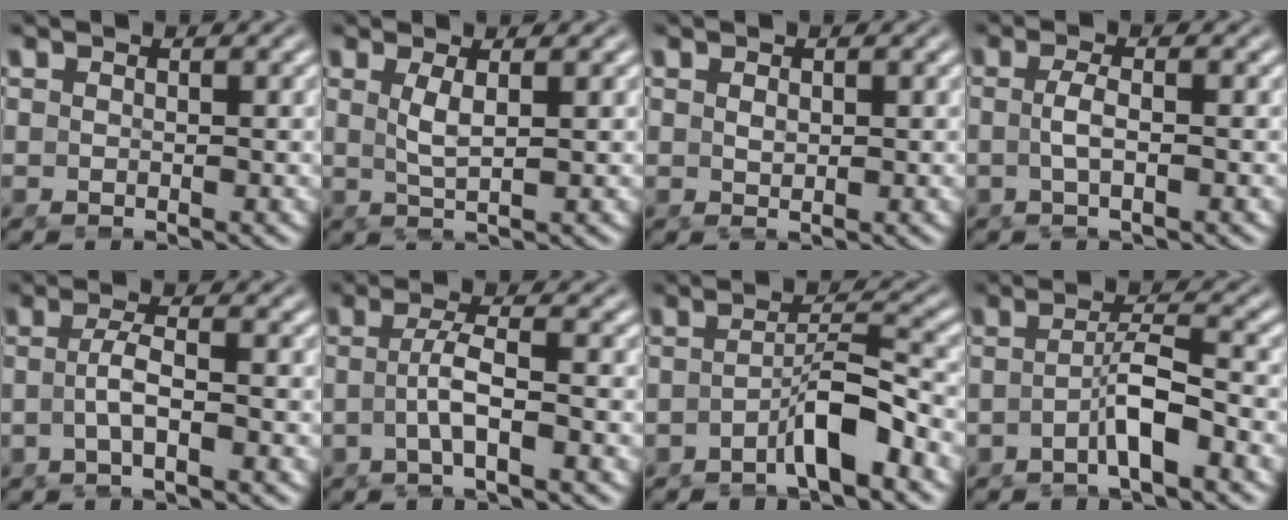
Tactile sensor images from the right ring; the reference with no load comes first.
{"total": 2.0, "force": [0.3, -0.6, 1.9], "torque": [-0.039, -0.012, 0.019]}
{"total": 0.6, "force": [0.1, -0.4, 0.4], "torque": [-0.009, -0.012, 0.013]}
{"total": 1.9, "force": [-0.6, -0.6, 1.7], "torque": [-0.038, -0.009, -0.004]}
{"total": 2.6, "force": [-1.2, -0.2, 2.3], "torque": [-0.049, -0.008, -0.016]}
{"total": 3.1, "force": [-1.2, 0.1, 2.9], "torque": [-0.060, -0.007, -0.016]}
{"total": 3.6, "force": [-2.3, -0.1, 2.7], "torque": [-0.038, -0.009, -0.033]}
{"total": 3.1, "force": [-1.7, -0.1, 2.6], "torque": [-0.043, -0.010, -0.024]}